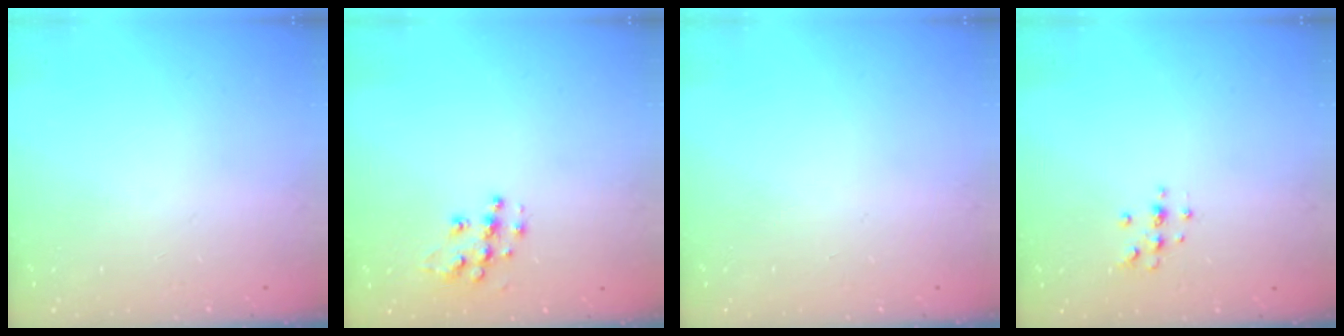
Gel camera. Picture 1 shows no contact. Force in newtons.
{"total": 9.9, "press": 9.9, "slide": 0.7}
{"total": 0.0}
{"total": 4.1, "press": 4.1, "slide": 0.4}